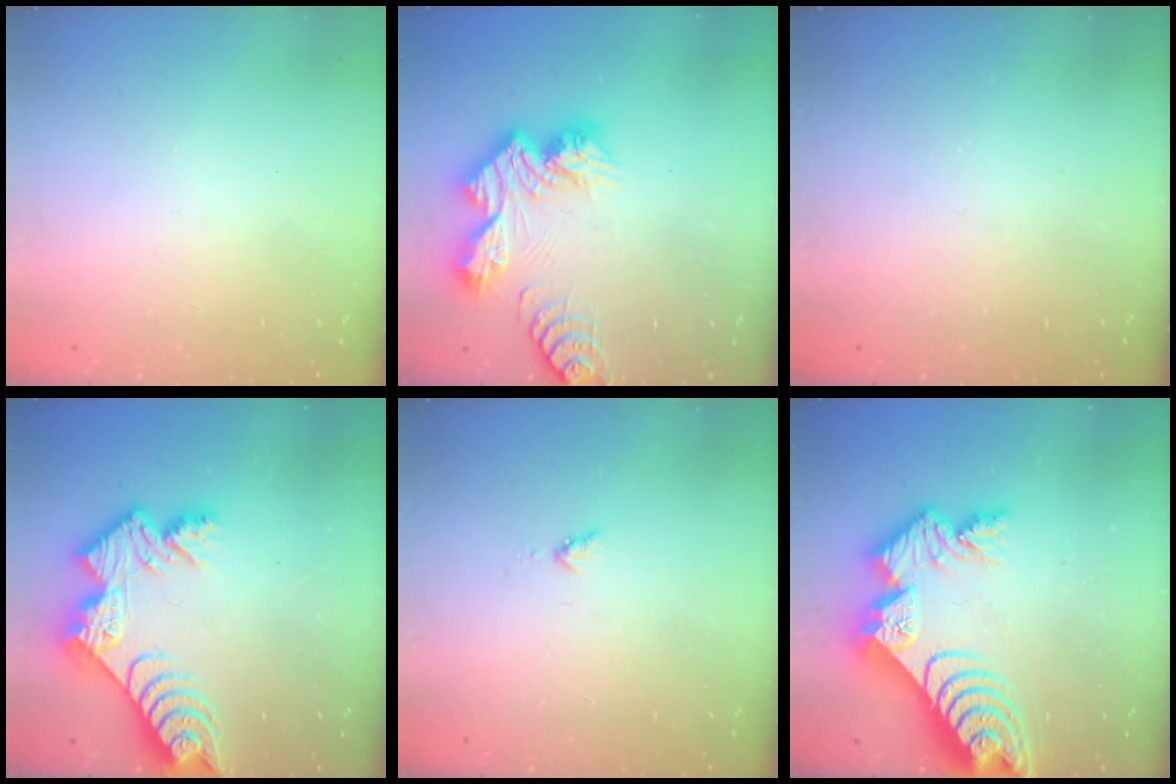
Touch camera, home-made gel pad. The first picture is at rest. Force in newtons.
{"total": 13.8, "press": 13.7, "slide": 1.2}
{"total": 0.0}
{"total": 13.8, "press": 13.8, "slide": 1.1}
{"total": 2.8, "press": 2.8, "slide": 0.4}
{"total": 17.0, "press": 16.9, "slide": 1.6}